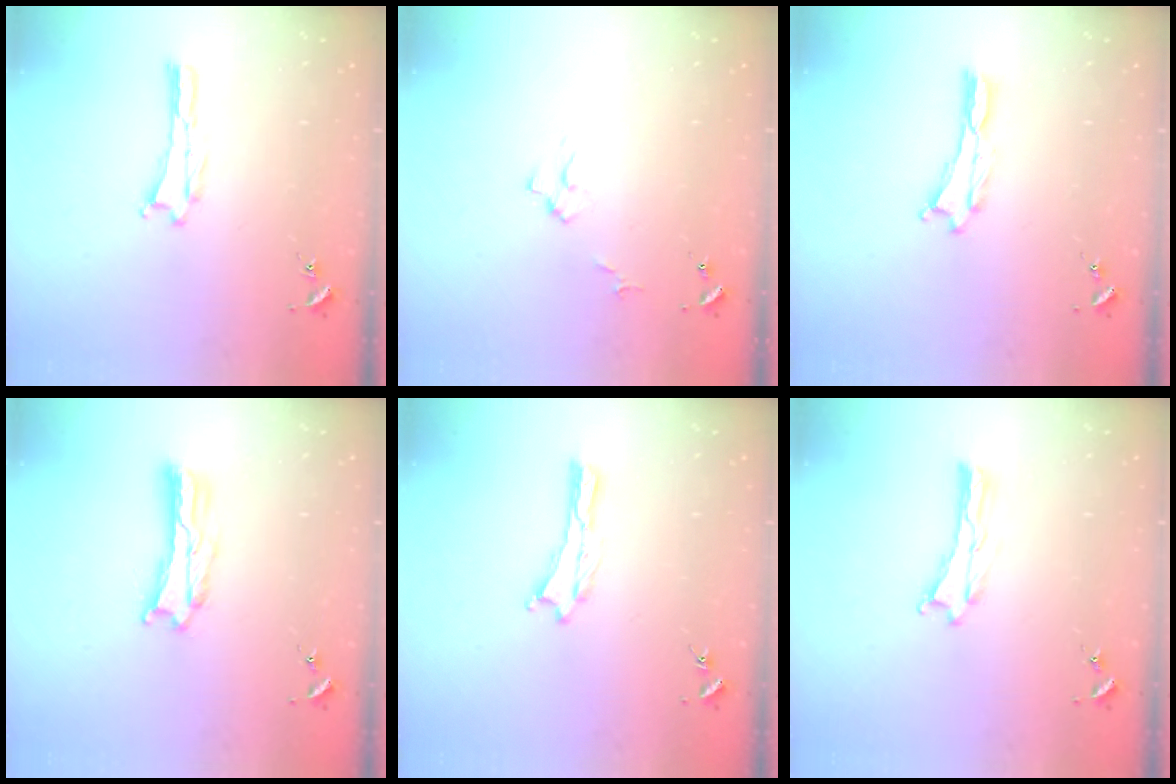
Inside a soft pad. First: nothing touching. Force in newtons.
{"total": 3.1, "press": 3.0, "slide": 0.4}
{"total": 0.0}
{"total": 1.7, "press": 1.7, "slide": 0.3}
{"total": 0.0}
{"total": 0.0}